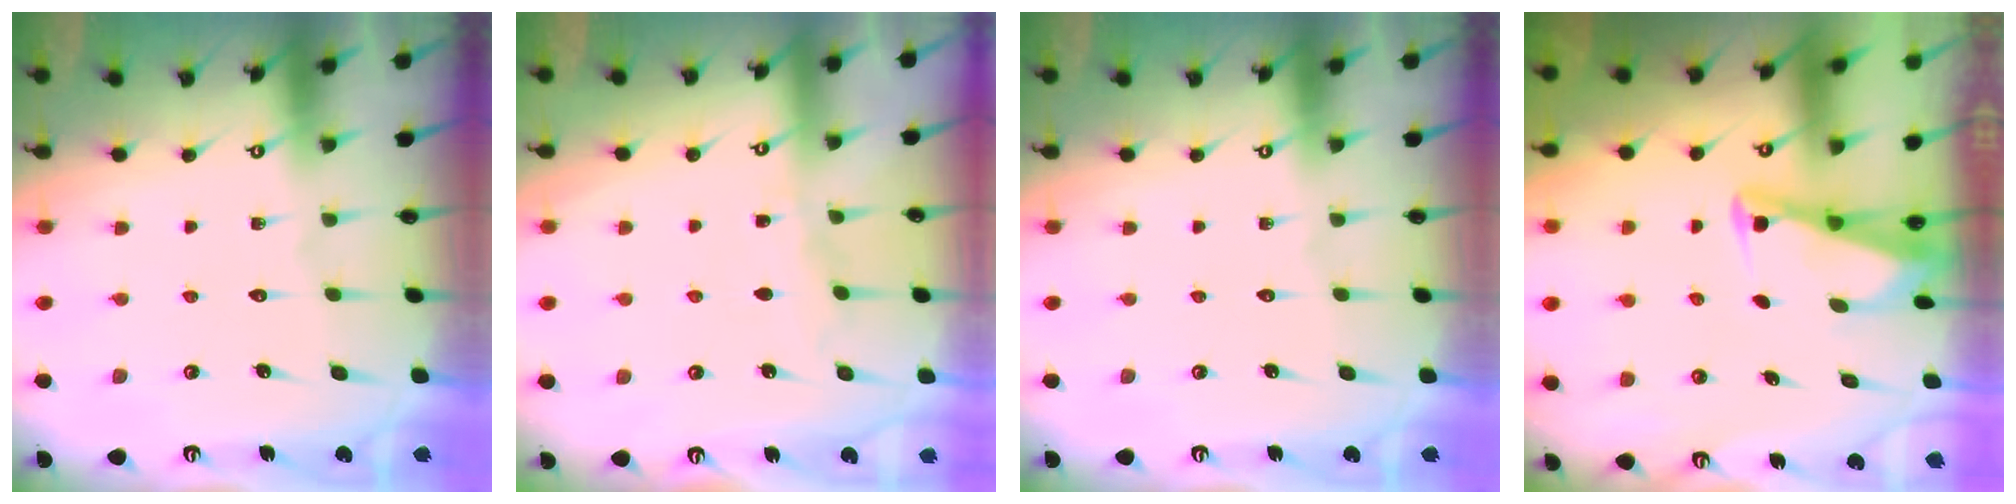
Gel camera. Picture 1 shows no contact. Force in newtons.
{"total": 3.9, "press": 3.9, "slide": 0.6}
{"total": 0.0}
{"total": 2.7, "press": 2.6, "slide": 0.4}